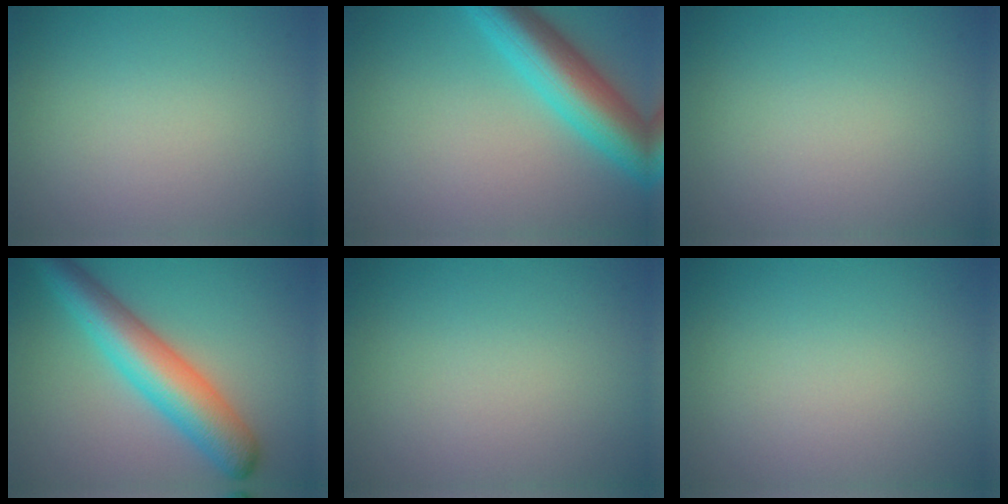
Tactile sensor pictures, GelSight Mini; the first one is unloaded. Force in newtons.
{"total": 7.5, "press": 7.4, "slide": 0.2}
{"total": 0.0}
{"total": 7.0, "press": 7.0, "slide": 0.2}
{"total": 0.0}
{"total": 0.0}